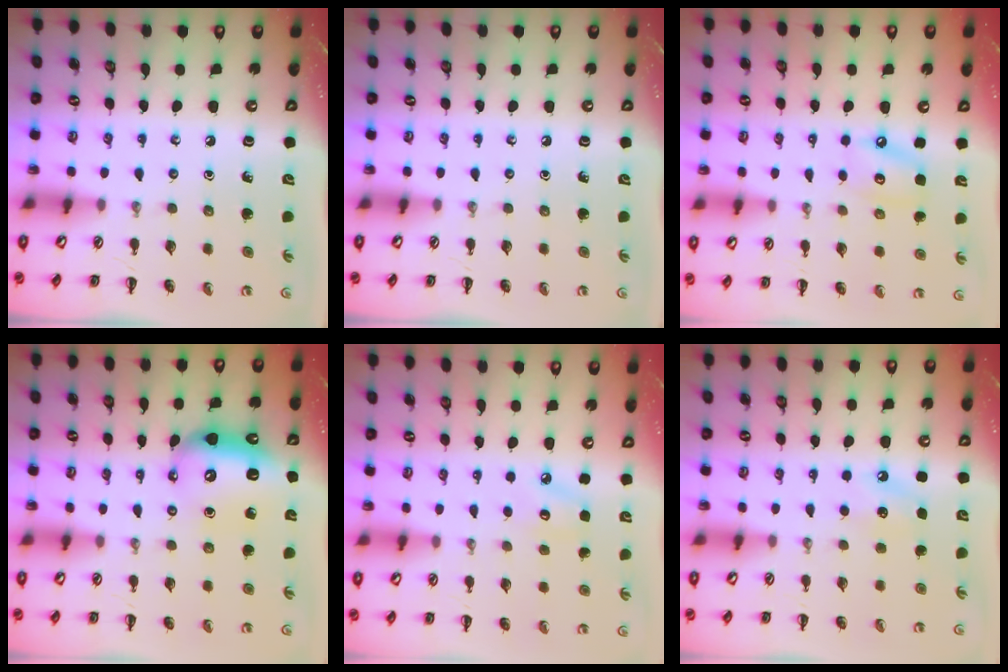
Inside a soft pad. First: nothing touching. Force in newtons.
{"total": 0.0}
{"total": 6.9, "press": 6.8, "slide": 0.7}
{"total": 9.5, "press": 9.5, "slide": 1.1}
{"total": 5.8, "press": 5.6, "slide": 1.6}
{"total": 7.0, "press": 6.8, "slide": 1.6}